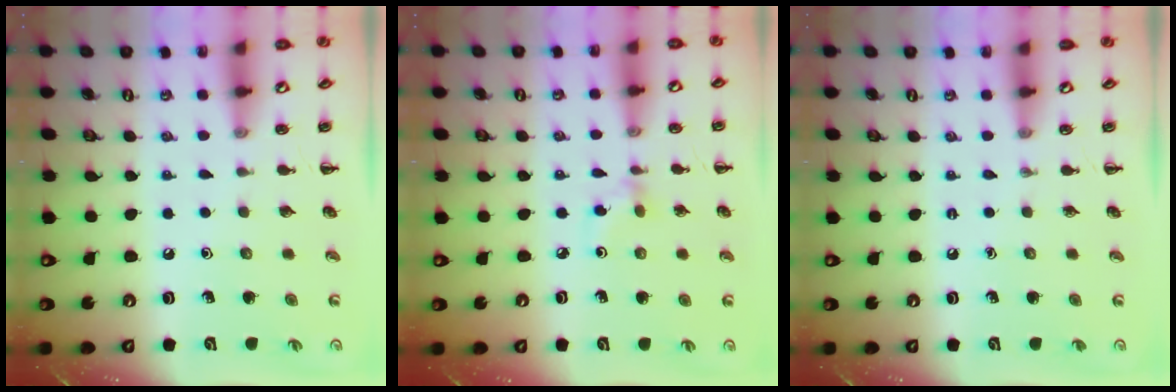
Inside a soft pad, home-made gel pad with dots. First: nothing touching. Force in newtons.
{"total": 2.8, "press": 2.6, "slide": 1.0}
{"total": 0.0}